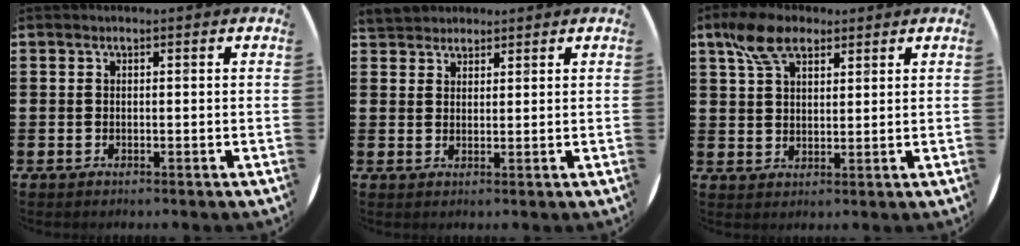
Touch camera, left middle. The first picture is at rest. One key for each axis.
{"total": 3.0, "fx": 2.7, "fy": 1.0, "fz": -0.3, "tx": -0.001, "ty": 0.001, "tz": 0.055}
{"total": 6.7, "fx": 4.4, "fy": 3.4, "fz": 3.7, "tx": -0.085, "ty": 0.007, "tz": 0.081}